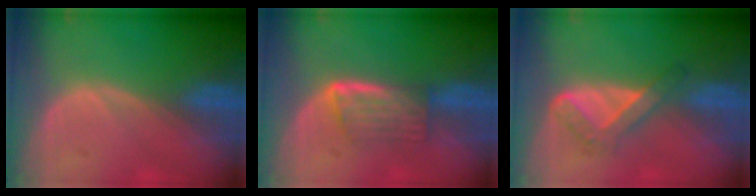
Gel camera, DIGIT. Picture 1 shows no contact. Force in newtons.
{"total": 5.9, "press": 5.0, "slide": 3.1}
{"total": 4.5, "press": 4.2, "slide": 1.6}